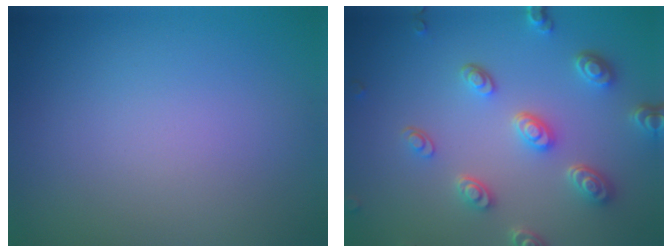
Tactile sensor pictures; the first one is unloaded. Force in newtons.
{"total": 4.6, "press": 3.7, "slide": 2.7}